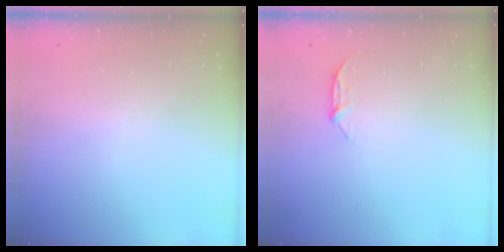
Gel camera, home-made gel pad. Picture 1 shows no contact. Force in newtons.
{"total": 5.9, "press": 5.8, "slide": 0.7}